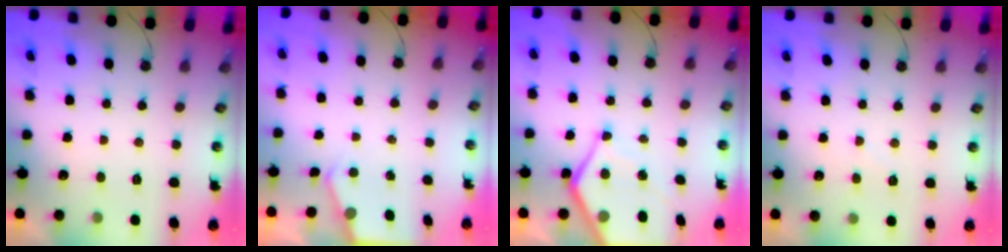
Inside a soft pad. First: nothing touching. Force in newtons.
{"total": 2.8, "press": 2.8, "slide": 0.4}
{"total": 11.1, "press": 11.0, "slide": 1.0}
{"total": 2.5, "press": 2.5, "slide": 0.3}